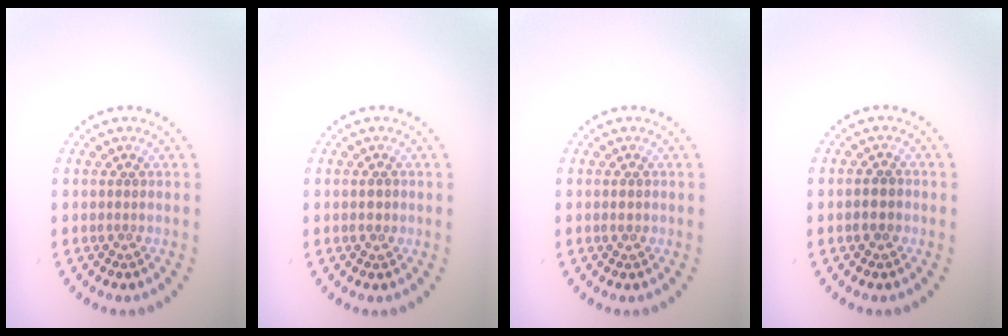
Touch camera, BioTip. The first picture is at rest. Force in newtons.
{"total": 0.8, "press": 0.8, "slide": 0.1}
{"total": 0.8, "press": 0.8, "slide": 0.1}
{"total": 1.7, "press": 1.6, "slide": 0.5}